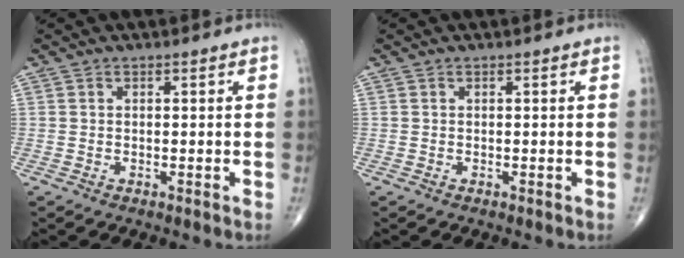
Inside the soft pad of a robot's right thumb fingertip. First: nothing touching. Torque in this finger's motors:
{"motor_torque": [0.02, 0.02, 0.00, 0.00, 0.00]}